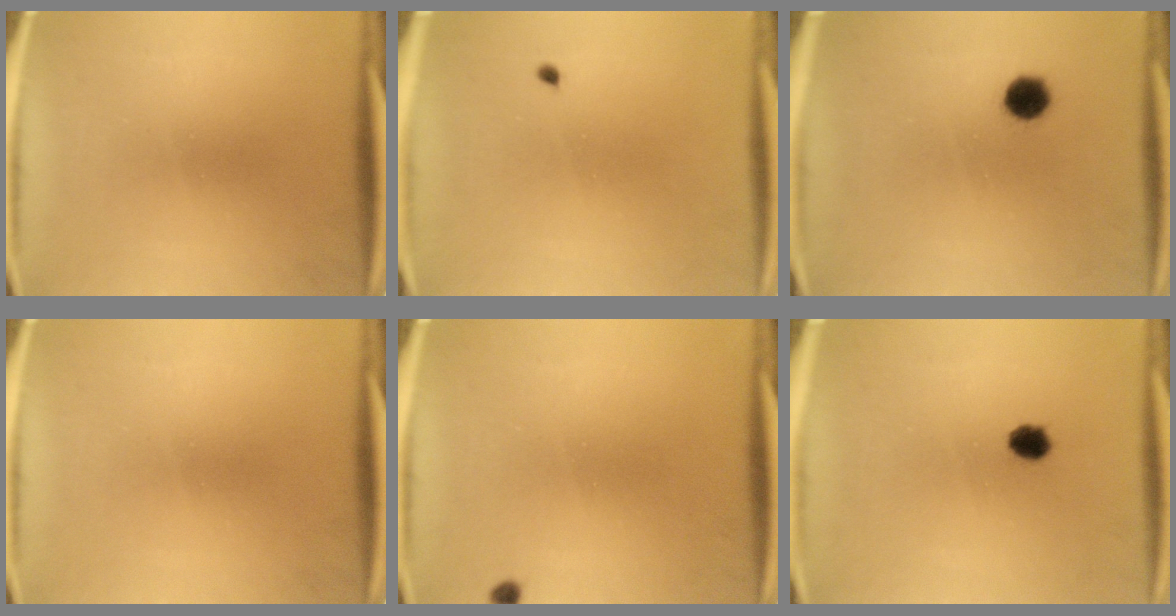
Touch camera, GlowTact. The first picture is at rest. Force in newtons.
{"total": 0.5}
{"total": 4.0}
{"total": 0.0}
{"total": 0.8}
{"total": 2.9}